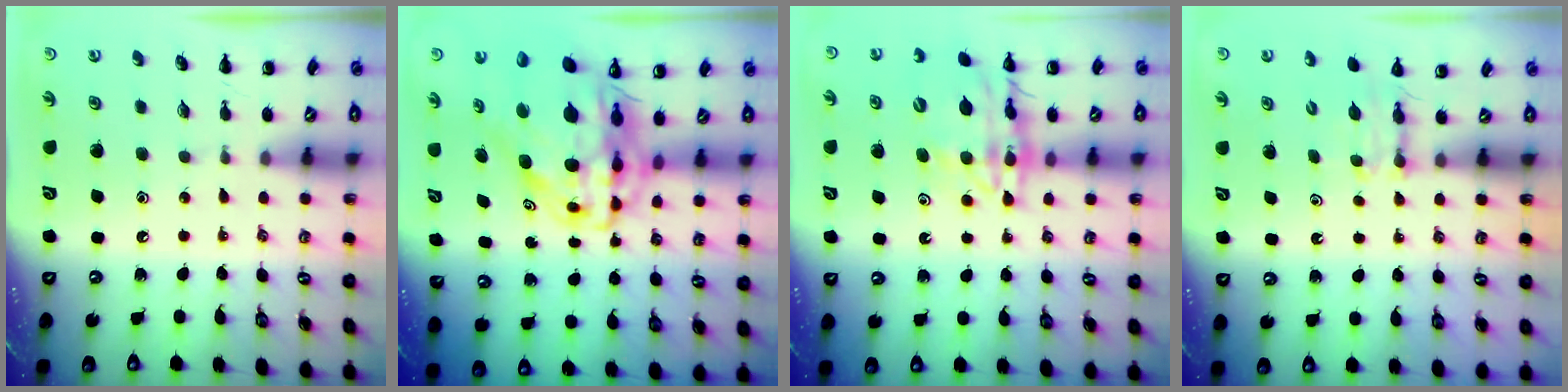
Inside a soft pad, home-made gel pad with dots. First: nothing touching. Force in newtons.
{"total": 15.5, "press": 14.8, "slide": 4.6}
{"total": 16.5, "press": 16.3, "slide": 2.7}
{"total": 4.0, "press": 3.7, "slide": 1.3}